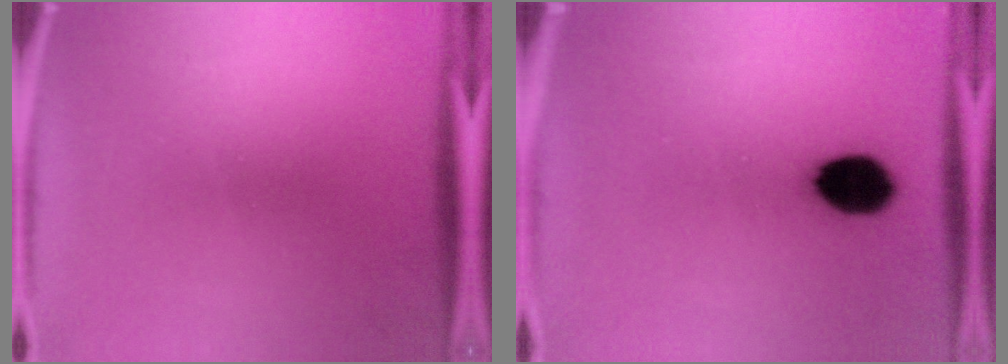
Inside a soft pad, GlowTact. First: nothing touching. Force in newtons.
{"total": 10.1}